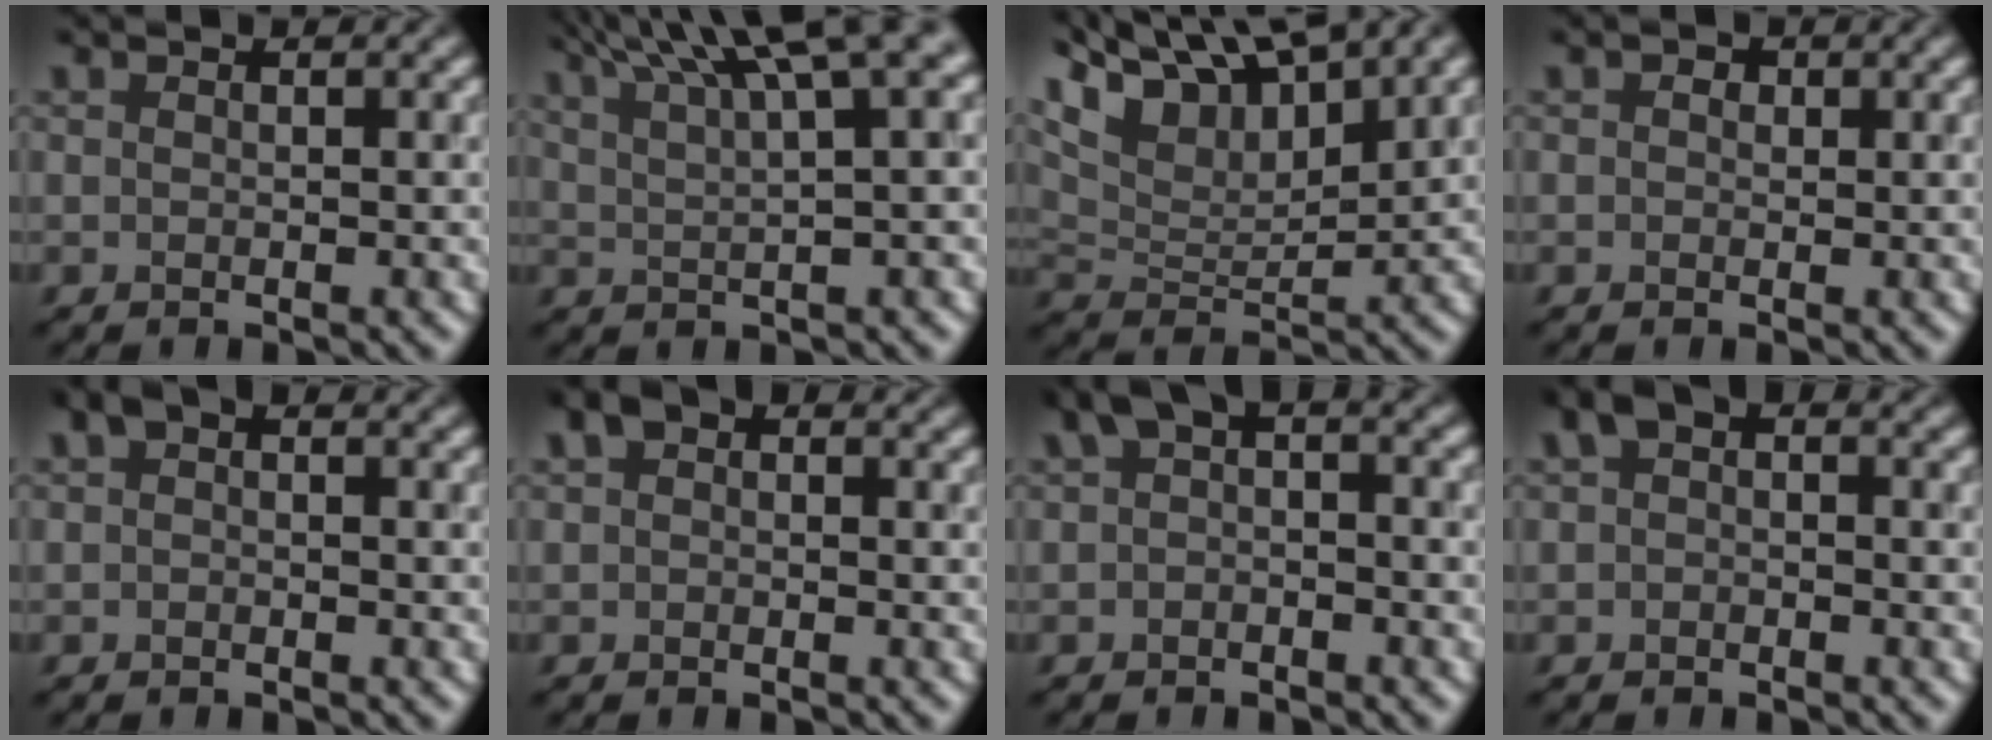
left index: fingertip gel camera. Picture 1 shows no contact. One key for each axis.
{"total": 9.3, "fx": 6.2, "fy": 1.6, "fz": 6.7, "tx": -0.065, "ty": 0.039, "tz": 0.080}
{"total": 9.6, "fx": 7.5, "fy": 2.6, "fz": 5.4, "tx": -0.106, "ty": 0.013, "tz": 0.127}
{"total": 1.1, "fx": 0.5, "fy": 0.9, "fz": 0.6, "tx": -0.001, "ty": 0.003, "tz": -0.003}
{"total": 1.2, "fx": 0.2, "fy": 0.7, "fz": 0.9, "tx": -0.014, "ty": 0.010, "tz": -0.002}
{"total": 1.4, "fx": 0.3, "fy": 1.0, "fz": 0.9, "tx": -0.009, "ty": 0.011, "tz": -0.002}
{"total": 2.2, "fx": 0.2, "fy": 1.1, "fz": 1.8, "tx": -0.026, "ty": 0.017, "tz": 0.000}
{"total": 1.4, "fx": 0.1, "fy": 0.9, "fz": 1.1, "tx": -0.015, "ty": 0.015, "tz": -0.002}